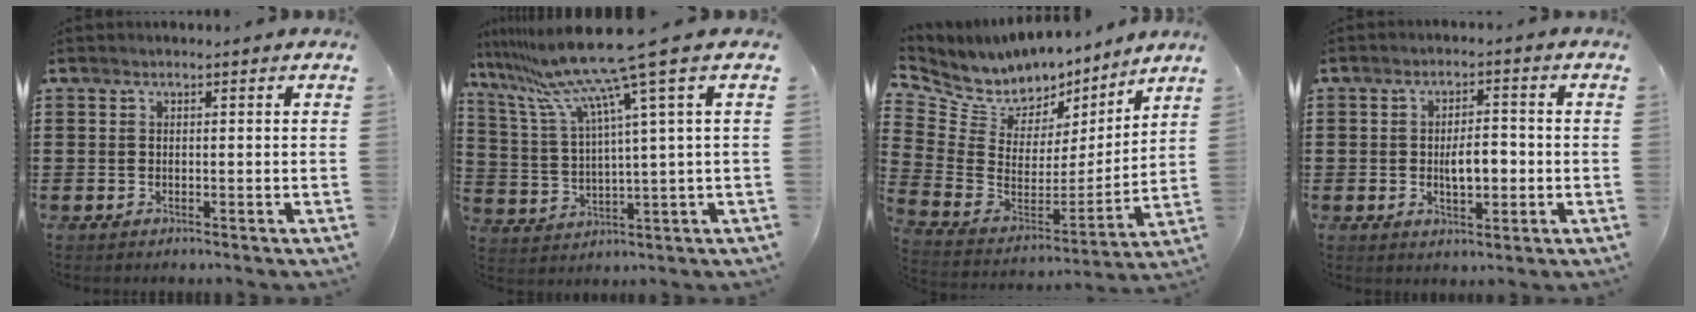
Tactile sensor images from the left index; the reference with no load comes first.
{"total": 12.2, "force": [8.2, -0.9, 8.9], "torque": [-0.219, -0.048, 0.126]}
{"total": 7.3, "force": [6.2, 3.7, 1.2], "torque": [-0.070, -0.054, 0.113]}
{"total": 4.8, "force": [-0.7, 2.2, 4.3], "torque": [-0.063, 0.000, -0.020]}